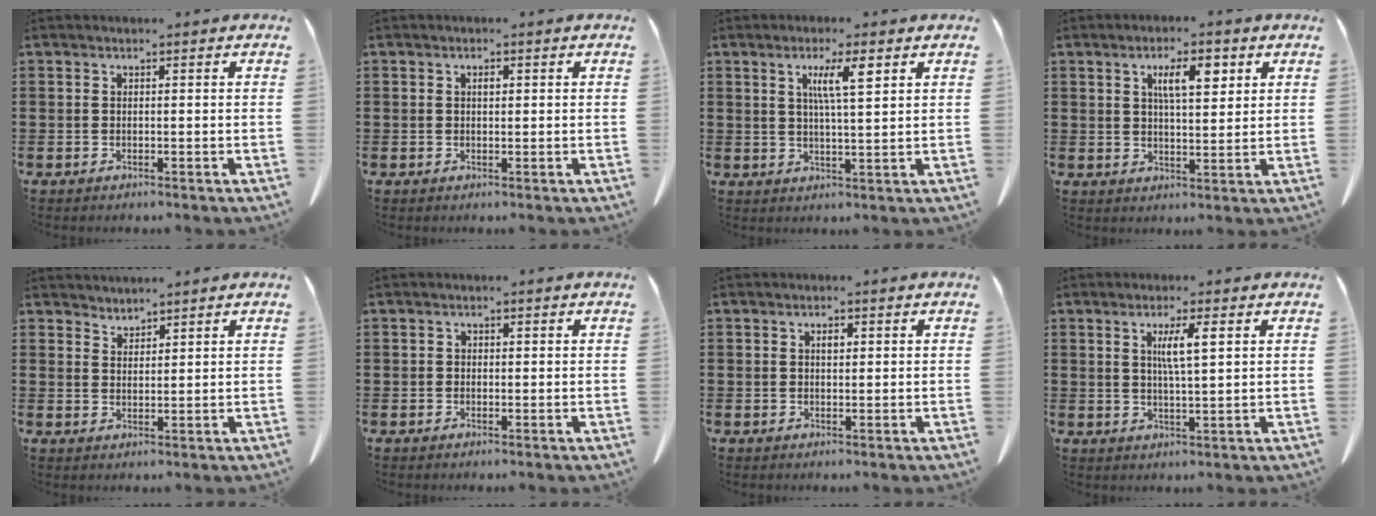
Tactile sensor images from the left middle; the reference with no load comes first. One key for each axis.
{"total": 0.9, "fx": 0.2, "fy": 0.5, "fz": 0.7, "tx": -0.016, "ty": 0.003, "tz": 0.004}
{"total": 5.6, "fx": 2.6, "fy": 0.8, "fz": 4.9, "tx": -0.095, "ty": 0.002, "tz": 0.038}
{"total": 6.0, "fx": 2.8, "fy": 2.0, "fz": 4.9, "tx": -0.086, "ty": 0.003, "tz": 0.042}
{"total": 2.1, "fx": 2.1, "fy": 0.1, "fz": -0.3, "tx": 0.000, "ty": -0.003, "tz": 0.041}
{"total": 0.6, "fx": 0.0, "fy": 0.6, "fz": 0.3, "tx": -0.008, "ty": 0.004, "tz": -0.001}
{"total": 1.3, "fx": 0.4, "fy": 0.7, "fz": 1.1, "tx": -0.022, "ty": 0.006, "tz": 0.006}
{"total": 4.2, "fx": 1.5, "fy": 0.3, "fz": 3.9, "tx": -0.079, "ty": 0.002, "tz": 0.022}